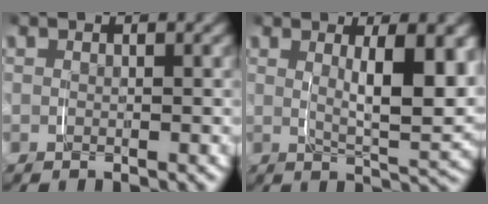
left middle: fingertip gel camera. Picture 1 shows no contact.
{"total": 5.8, "force": [1.9, 1.0, 5.4], "torque": [-0.067, 0.006, 0.033]}